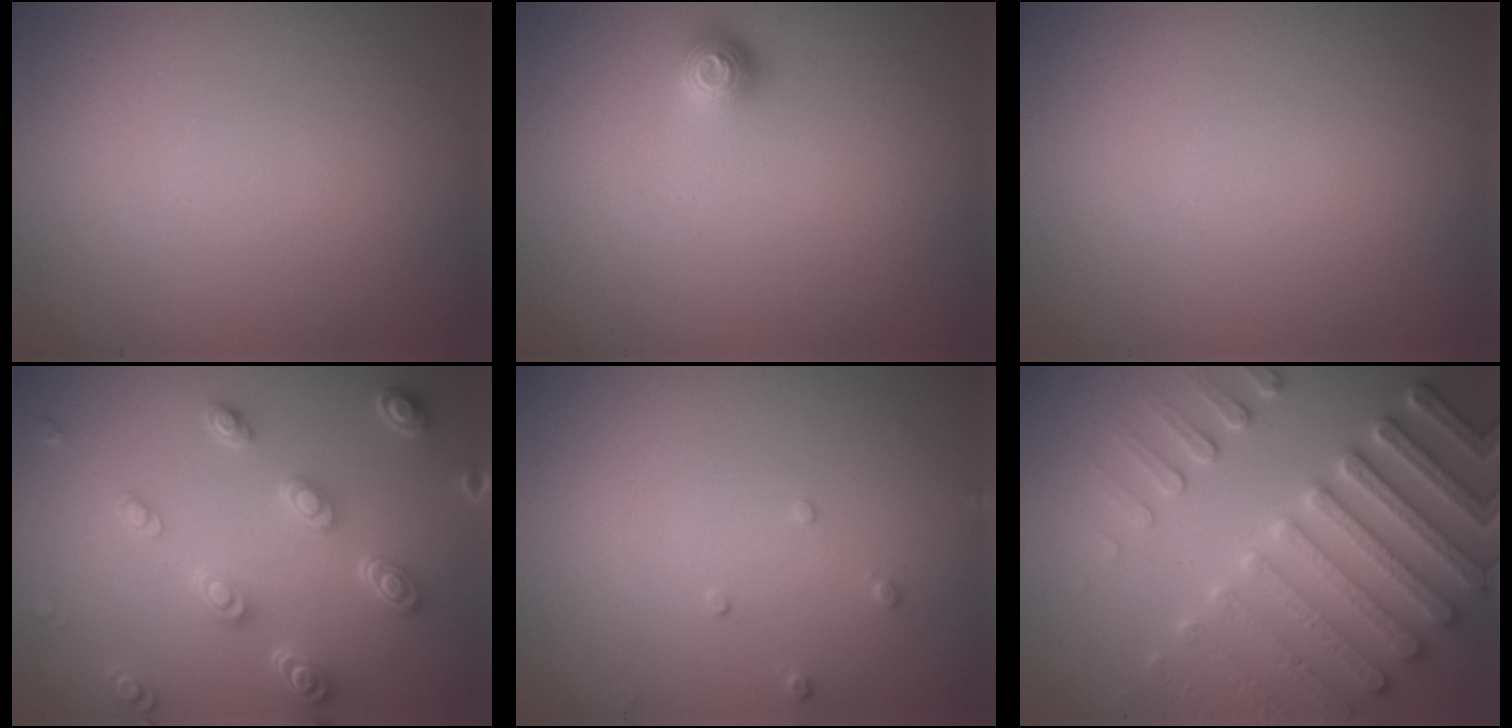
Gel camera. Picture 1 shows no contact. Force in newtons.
{"total": 1.2, "press": 1.1, "slide": 0.4}
{"total": 0.0}
{"total": 4.6, "press": 3.7, "slide": 2.8}
{"total": 0.8, "press": 0.8, "slide": 0.2}
{"total": 7.6, "press": 7.4, "slide": 2.0}